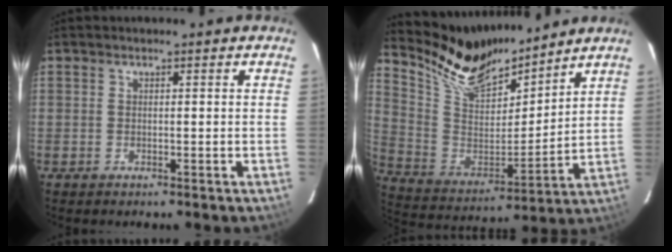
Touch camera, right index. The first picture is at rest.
{"total": 15.5, "force": [13.8, 4.1, 5.8], "torque": [-0.141, -0.020, 0.265]}